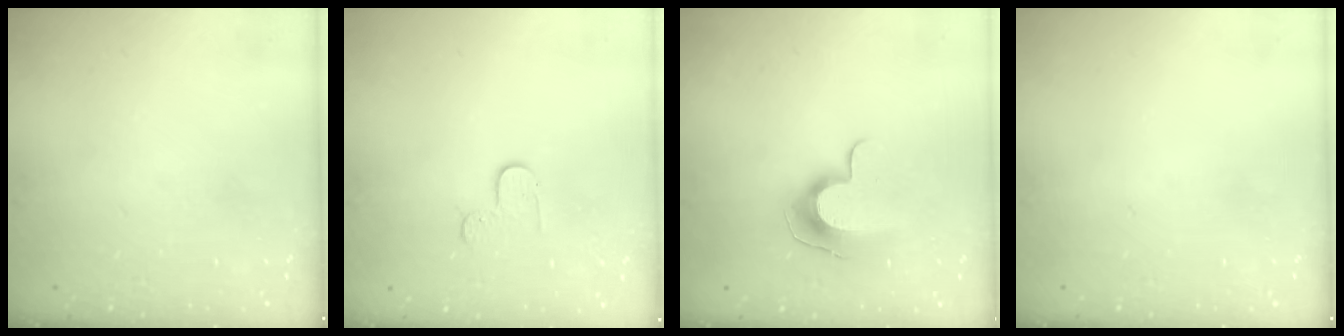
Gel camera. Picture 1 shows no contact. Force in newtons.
{"total": 4.2, "press": 4.1, "slide": 0.5}
{"total": 9.6, "press": 9.6, "slide": 0.2}
{"total": 0.0}